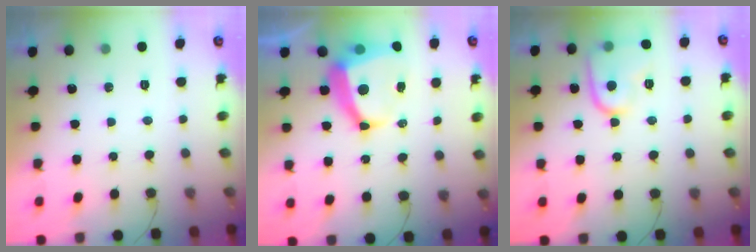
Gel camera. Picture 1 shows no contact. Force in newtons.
{"total": 10.3, "press": 10.2, "slide": 1.2}
{"total": 10.4, "press": 10.4, "slide": 0.4}